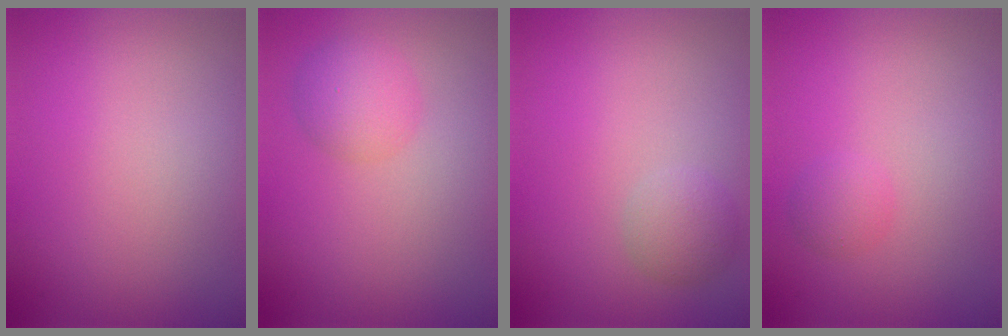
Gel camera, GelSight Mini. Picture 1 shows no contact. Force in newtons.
{"total": 2.8, "press": 2.8, "slide": 0.1}
{"total": 2.0, "press": 2.0, "slide": 0.1}
{"total": 1.3, "press": 1.3, "slide": 0.1}